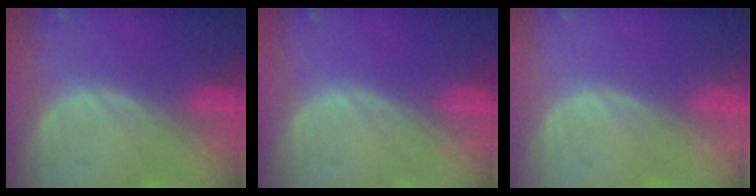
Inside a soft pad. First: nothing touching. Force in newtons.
{"total": 0.0}
{"total": 0.0}